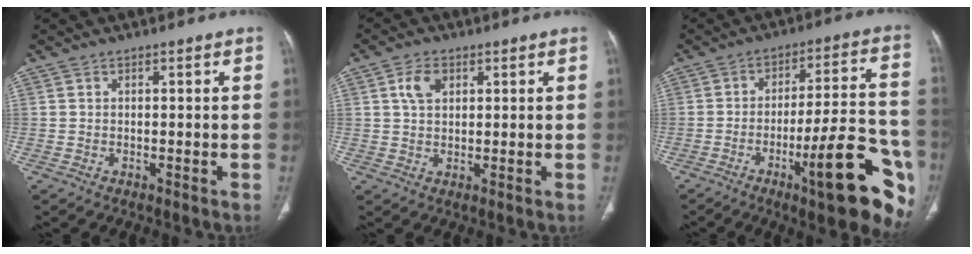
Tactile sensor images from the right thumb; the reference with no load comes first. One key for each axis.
{"total": 4.4, "fx": 1.7, "fy": 2.9, "fz": 2.9, "tx": -0.049, "ty": 0.000, "tz": 0.034}
{"total": 21.2, "fx": -8.8, "fy": 4.8, "fz": 18.7, "tx": -0.208, "ty": 0.040, "tz": -0.119}